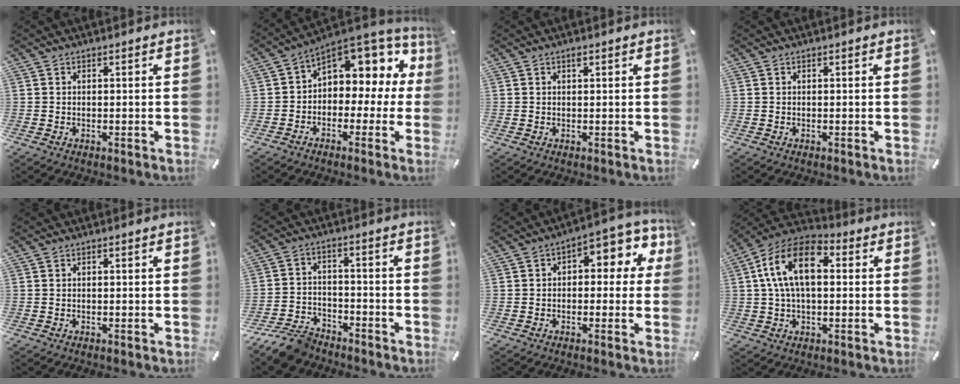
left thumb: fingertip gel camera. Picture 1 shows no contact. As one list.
[{"total": 7.1, "force": [3.2, 5.6, 3.1], "torque": [-0.044, -0.036, 0.060]}, {"total": 0.7, "force": [0.4, 0.3, 0.5], "torque": [-0.011, 0.002, 0.007]}, {"total": 0.0}, {"total": 0.0}, {"total": 9.0, "force": [-7.6, 3.7, 3.1], "torque": [-0.060, 0.039, -0.144]}, {"total": 6.9, "force": [1.6, 4.0, 5.4], "torque": [-0.064, -0.014, 0.019]}, {"total": 14.0, "force": [2.5, 8.4, 10.9], "torque": [-0.223, 0.014, 0.044]}]